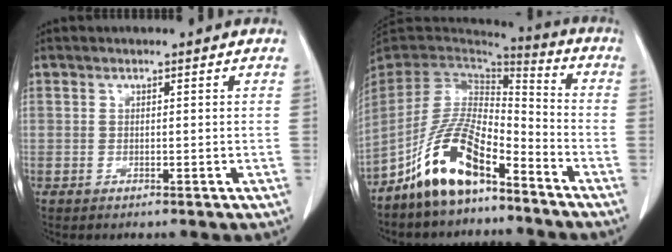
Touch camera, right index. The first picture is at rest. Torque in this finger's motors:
{"motor_torque": [1.16, -0.98, 1.05, 0.21]}